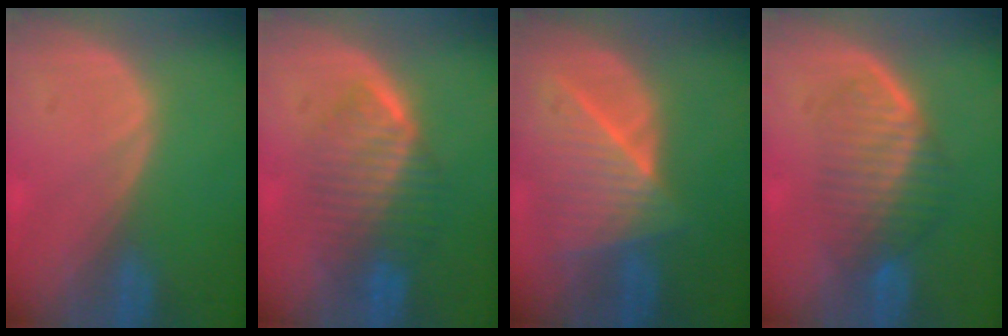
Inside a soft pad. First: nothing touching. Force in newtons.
{"total": 6.4, "press": 6.4, "slide": 0.9}
{"total": 8.3, "press": 7.5, "slide": 3.5}
{"total": 6.3, "press": 6.2, "slide": 1.1}